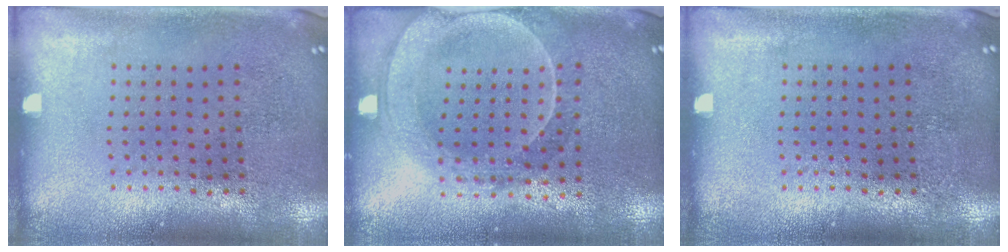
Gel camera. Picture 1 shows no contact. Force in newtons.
{"total": 2.0, "press": 1.9, "slide": 0.7}
{"total": 0.0}